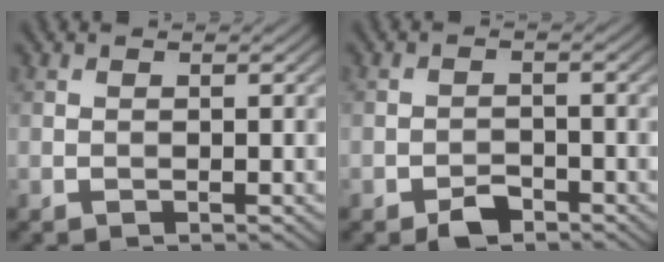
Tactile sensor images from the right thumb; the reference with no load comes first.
{"total": 2.6, "force": [-1.9, 1.2, 1.3], "torque": [-0.020, 0.002, -0.039]}